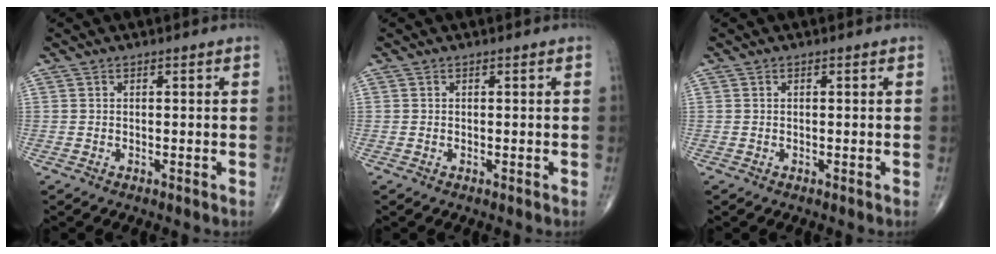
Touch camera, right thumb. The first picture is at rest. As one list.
[{"total": 0.0}, {"total": 0.0}]